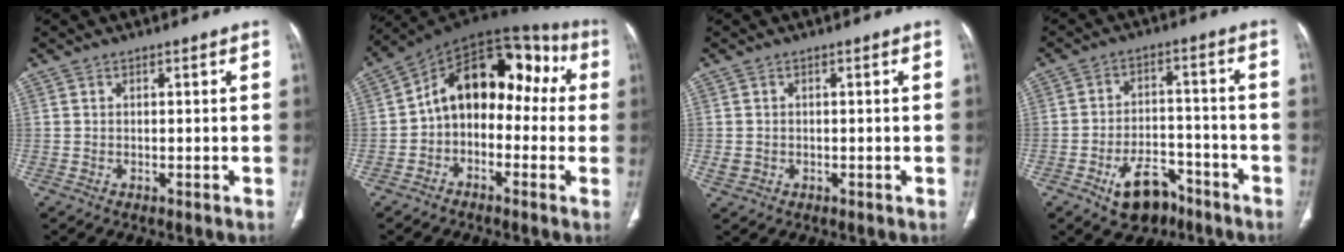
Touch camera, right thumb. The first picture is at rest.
{"total": 16.5, "force": [0.2, 11.0, 12.3], "torque": [-0.129, 0.065, -0.014]}
{"total": 1.8, "force": [-0.3, 1.6, 0.8], "torque": [-0.015, 0.002, 0.001]}
{"total": 9.6, "force": [-5.8, 5.8, 5.0], "torque": [-0.058, 0.042, -0.087]}